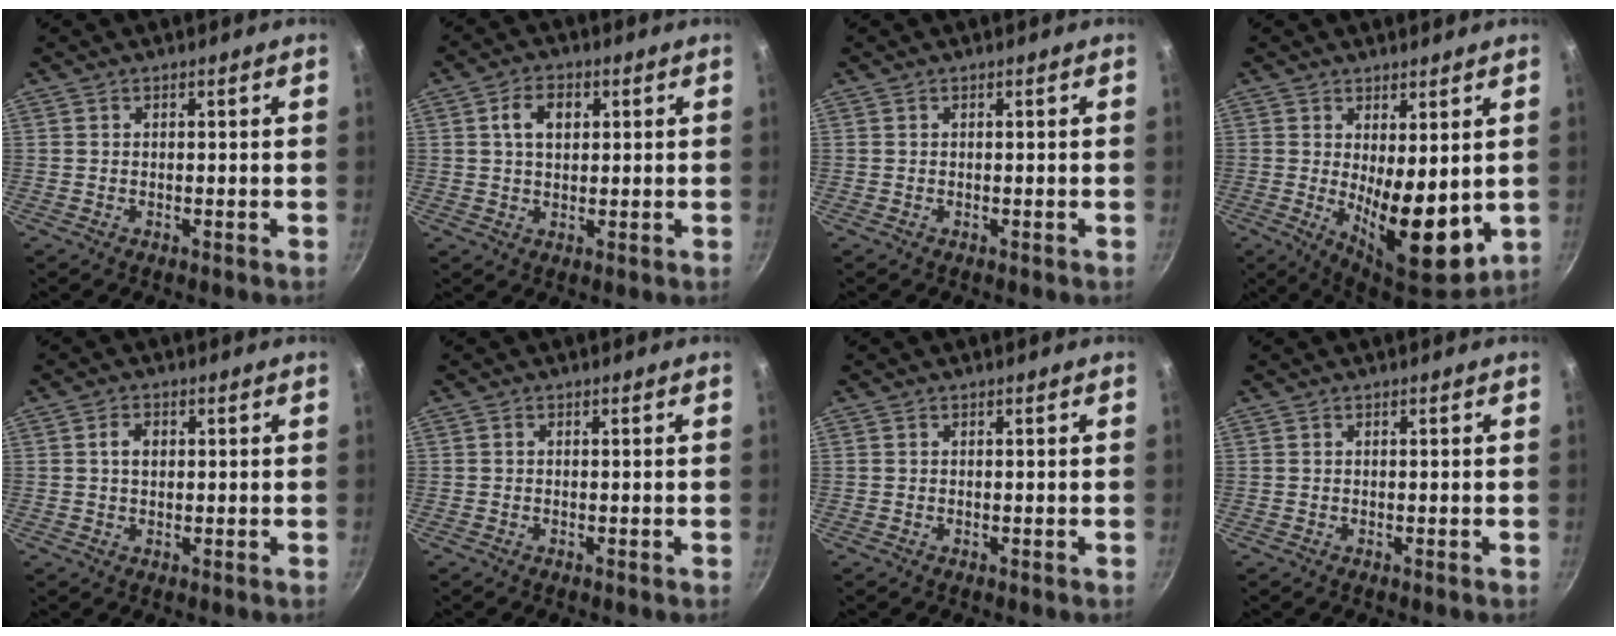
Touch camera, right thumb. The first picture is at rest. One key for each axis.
{"total": 5.7, "fx": 1.6, "fy": 3.8, "fz": 4.0, "tx": -0.051, "ty": 0.004, "tz": 0.024}
{"total": 0.0}
{"total": 12.4, "fx": 0.2, "fy": 4.9, "fz": 11.3, "tx": -0.140, "ty": -0.031, "tz": 0.017}
{"total": 2.9, "fx": 0.6, "fy": 2.0, "fz": 2.0, "tx": -0.025, "ty": 0.002, "tz": 0.008}
{"total": 0.6, "fx": 0.0, "fy": 0.1, "fz": 0.6, "tx": -0.013, "ty": 0.002, "tz": -0.001}
{"total": 0.0}
{"total": 0.0}